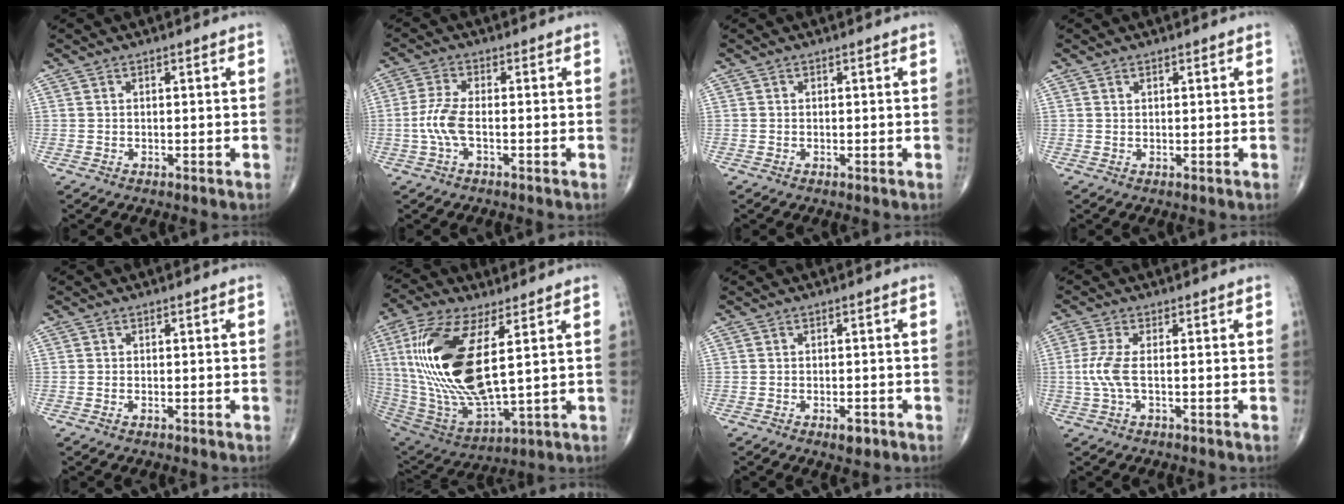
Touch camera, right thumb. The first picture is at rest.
{"total": 5.1, "force": [-1.2, 1.7, 4.6], "torque": [-0.119, 0.006, -0.028]}
{"total": 0.0}
{"total": 0.6, "force": [0.4, 0.3, 0.2], "torque": [-0.001, -0.002, 0.007]}
{"total": 0.5, "force": [-0.3, 0.2, 0.4], "torque": [-0.008, 0.003, -0.004]}
{"total": 23.5, "force": [4.7, 9.2, 21.2], "torque": [-0.450, -0.036, 0.093]}
{"total": 2.2, "force": [-1.2, 1.0, 1.5], "torque": [-0.017, 0.002, -0.016]}
{"total": 4.5, "force": [-0.4, 1.3, 4.3], "torque": [-0.123, 0.000, -0.014]}